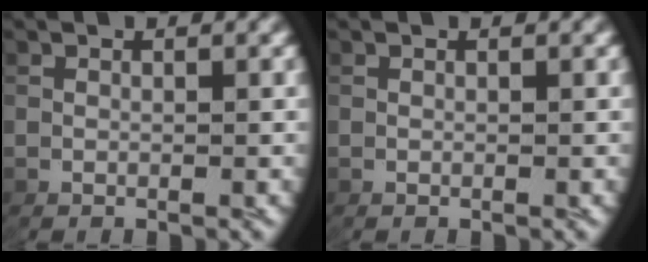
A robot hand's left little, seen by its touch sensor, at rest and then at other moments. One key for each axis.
{"total": 0.0}